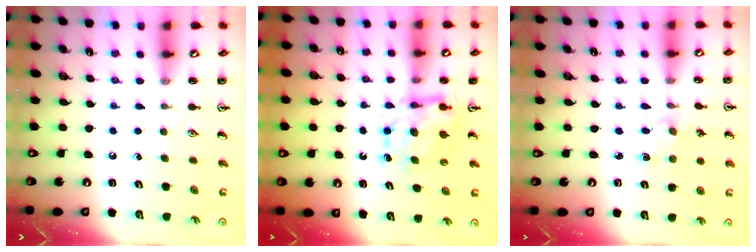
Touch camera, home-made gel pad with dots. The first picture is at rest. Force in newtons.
{"total": 6.9, "press": 6.9, "slide": 0.3}
{"total": 1.2, "press": 1.2, "slide": 0.2}